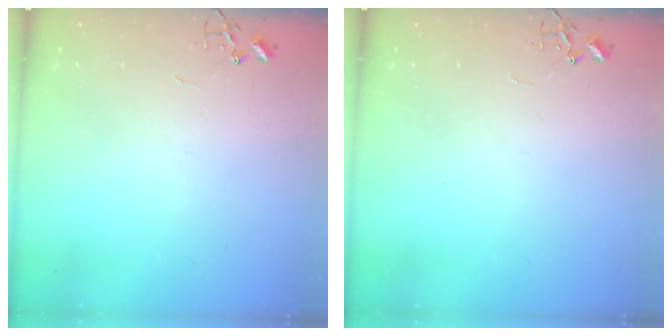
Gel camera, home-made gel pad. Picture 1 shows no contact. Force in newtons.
{"total": 0.0}